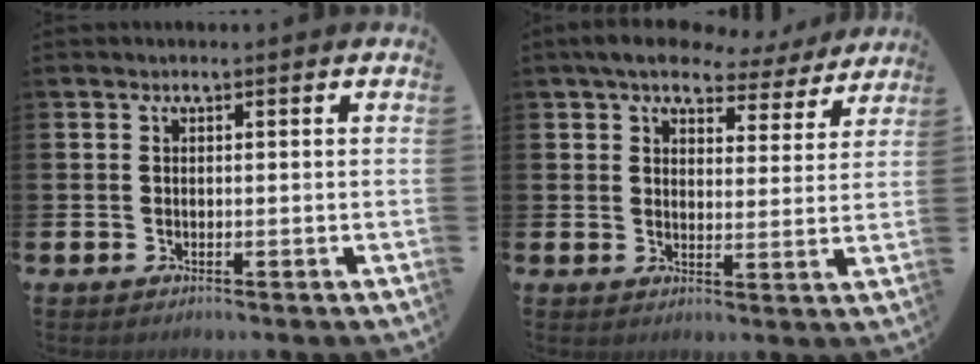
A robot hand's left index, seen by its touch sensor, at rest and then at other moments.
{"total": 6.2, "force": [5.3, 2.8, 1.7], "torque": [-0.038, -0.031, 0.090]}